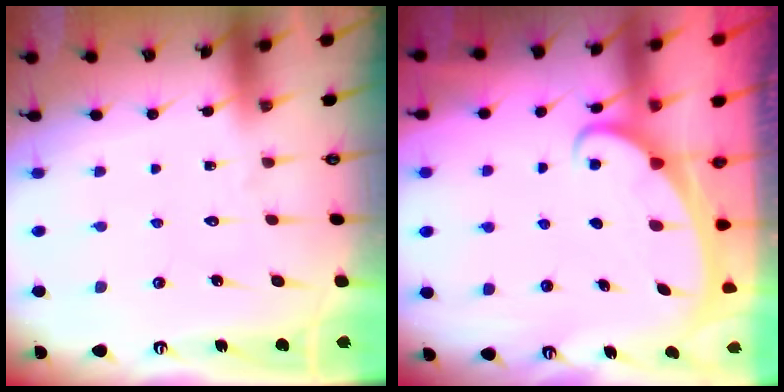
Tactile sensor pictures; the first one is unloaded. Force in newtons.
{"total": 2.3, "press": 2.3, "slide": 0.3}